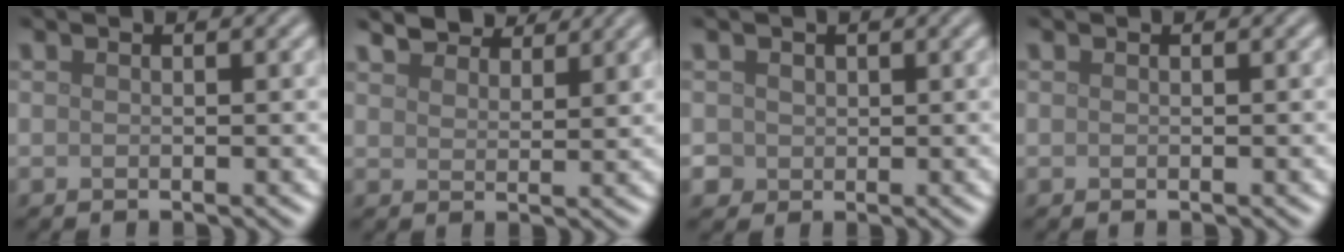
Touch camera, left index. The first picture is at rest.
{"total": 4.6, "force": [4.2, 1.2, 1.4], "torque": [-0.031, 0.007, 0.067]}
{"total": 1.4, "force": [0.3, 1.3, 0.3], "torque": [0.000, -0.003, 0.009]}
{"total": 0.0}